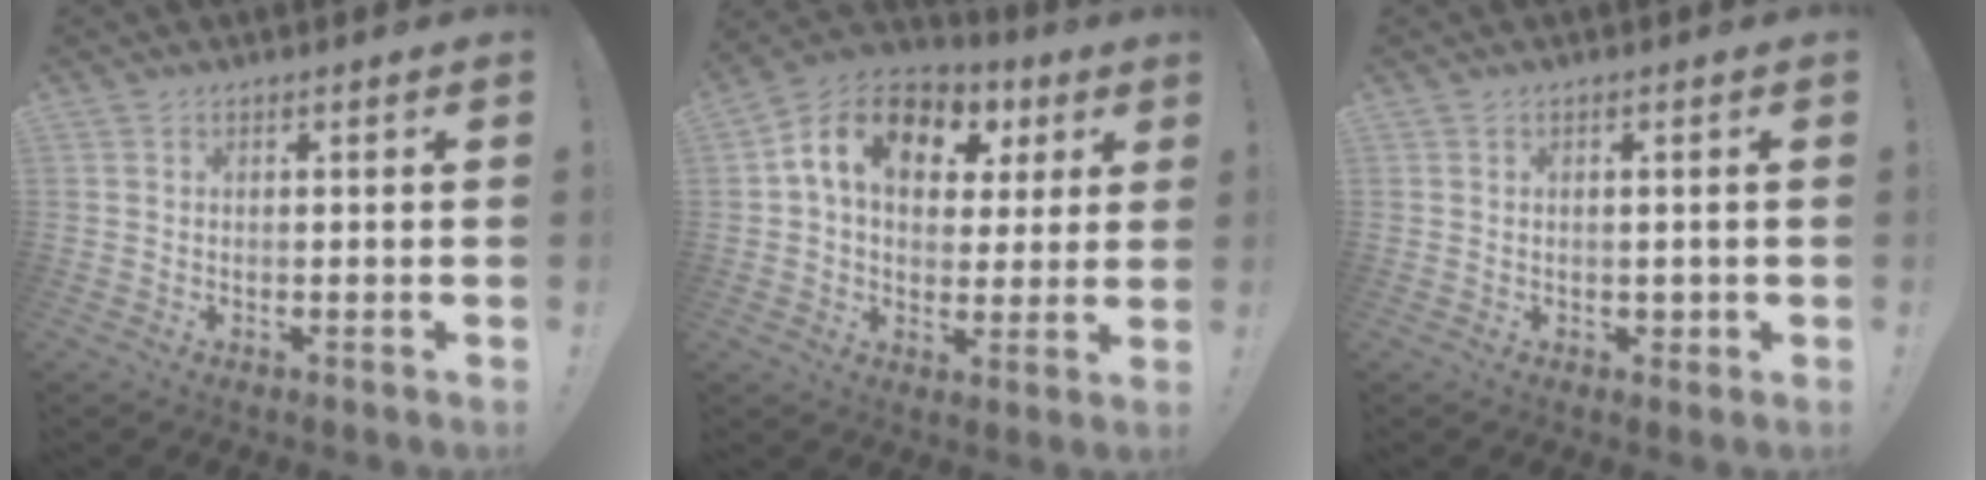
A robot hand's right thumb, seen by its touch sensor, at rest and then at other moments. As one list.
[{"total": 15.8, "force": [5.7, 10.8, 10.1], "torque": [-0.171, -0.004, 0.102]}, {"total": 1.8, "force": [0.1, 1.7, 0.5], "torque": [0.000, 0.001, 0.001]}]